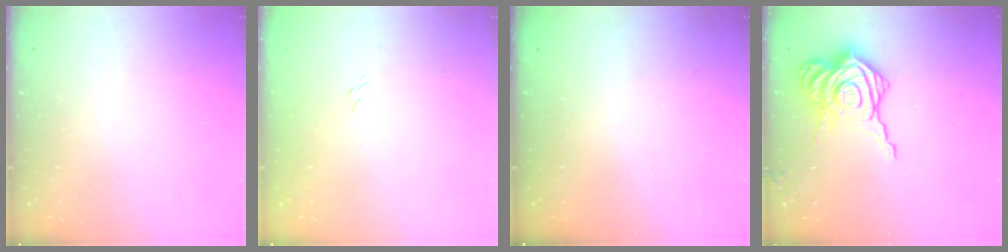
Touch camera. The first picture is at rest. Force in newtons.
{"total": 5.4, "press": 5.3, "slide": 1.0}
{"total": 2.4, "press": 2.3, "slide": 0.8}
{"total": 13.8, "press": 13.8, "slide": 1.0}